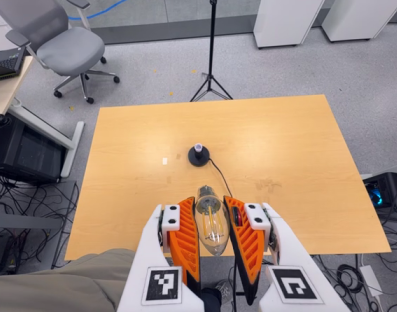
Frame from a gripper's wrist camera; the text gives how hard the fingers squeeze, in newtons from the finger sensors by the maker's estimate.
{"total": 20.8, "left": 22.9, "right": 18.8}